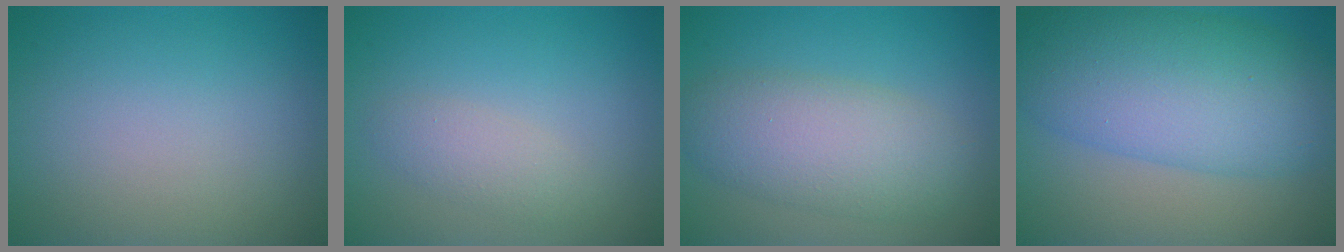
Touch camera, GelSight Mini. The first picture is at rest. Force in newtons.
{"total": 1.9, "press": 1.9, "slide": 0.0}
{"total": 5.8, "press": 5.8, "slide": 0.1}
{"total": 10.6, "press": 10.6, "slide": 0.2}